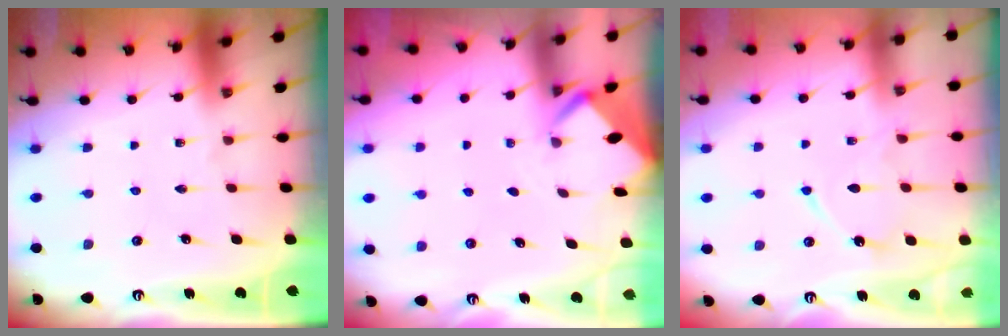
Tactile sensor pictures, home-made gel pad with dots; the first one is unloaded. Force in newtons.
{"total": 2.0, "press": 2.0, "slide": 0.2}
{"total": 10.4, "press": 10.3, "slide": 0.9}